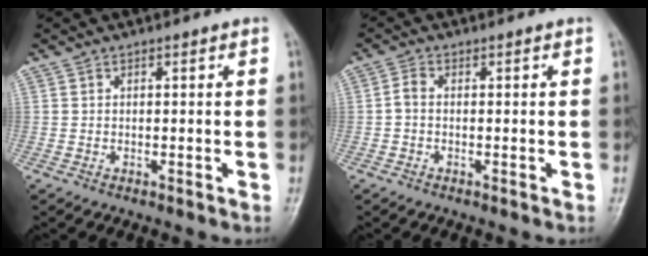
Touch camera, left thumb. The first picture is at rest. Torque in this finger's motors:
{"motor_torque": [-0.47, 0.25, 0.26, 0.27, 0.00]}